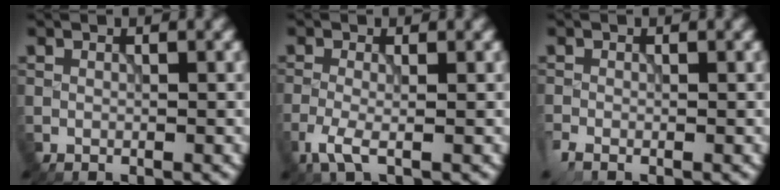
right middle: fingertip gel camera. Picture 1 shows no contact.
{"total": 2.5, "force": [-1.4, 0.7, 1.9], "torque": [-0.049, -0.005, -0.033]}
{"total": 1.6, "force": [-1.1, 0.6, 1.0], "torque": [-0.025, -0.008, -0.024]}